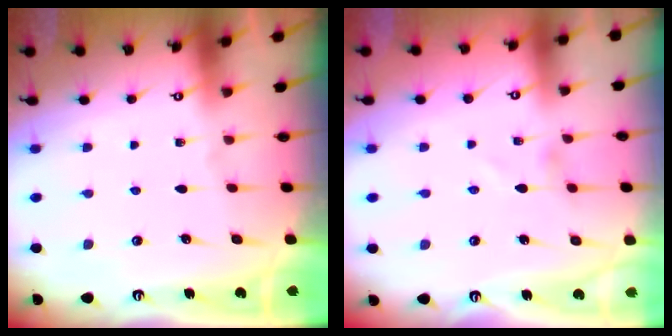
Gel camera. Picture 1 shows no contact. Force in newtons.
{"total": 0.6, "press": 0.6, "slide": 0.1}